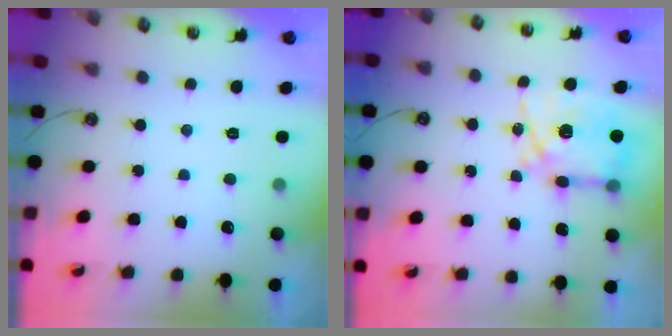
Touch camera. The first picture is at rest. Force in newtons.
{"total": 10.7, "press": 10.6, "slide": 1.1}